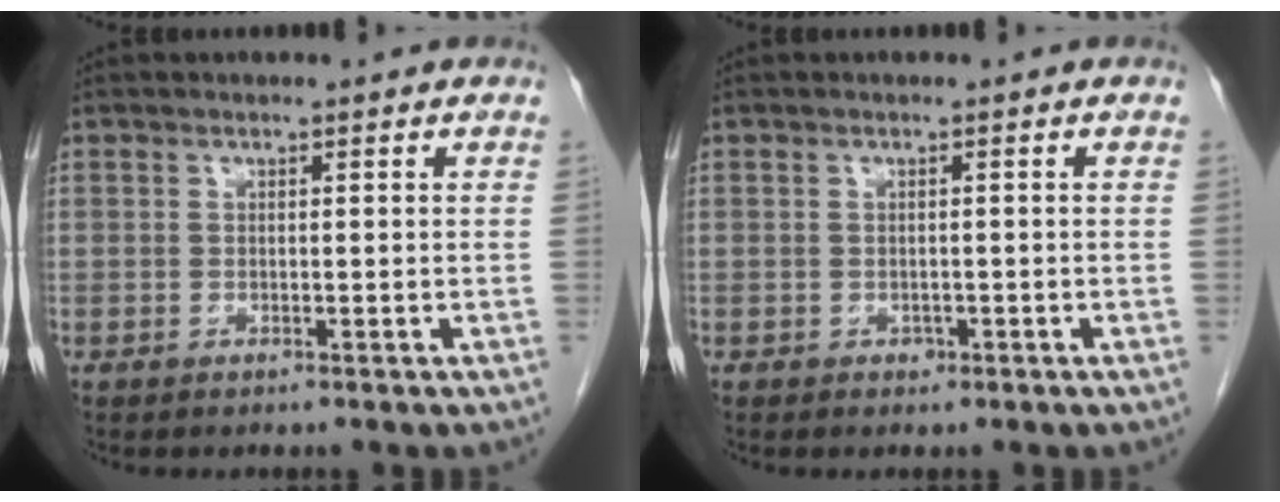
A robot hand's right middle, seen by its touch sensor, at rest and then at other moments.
{"total": 0.7, "force": [-0.4, 0.6, 0.3], "torque": [-0.005, 0.002, -0.004]}